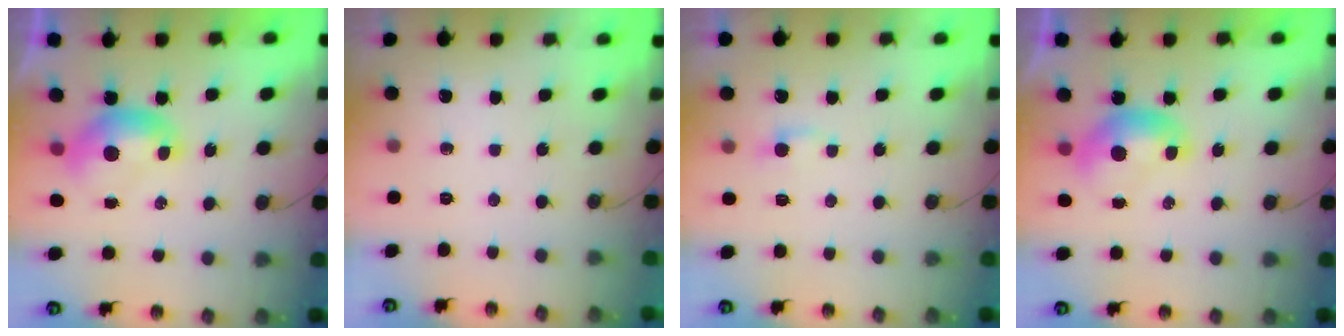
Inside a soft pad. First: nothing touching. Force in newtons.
{"total": 0.0}
{"total": 2.3, "press": 2.3, "slide": 0.3}
{"total": 0.0}